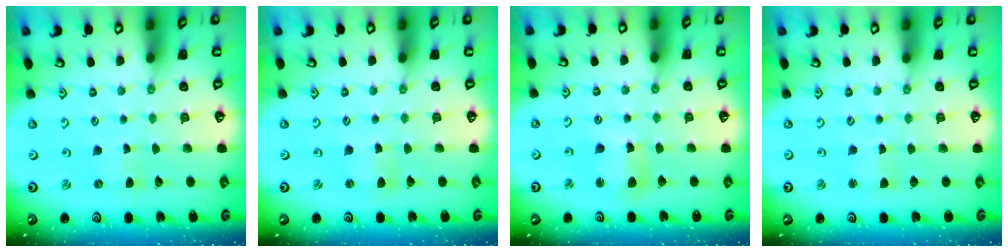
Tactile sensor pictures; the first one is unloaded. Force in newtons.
{"total": 1.0, "press": 1.0, "slide": 0.2}
{"total": 7.8, "press": 7.7, "slide": 1.3}
{"total": 2.2, "press": 2.1, "slide": 0.3}